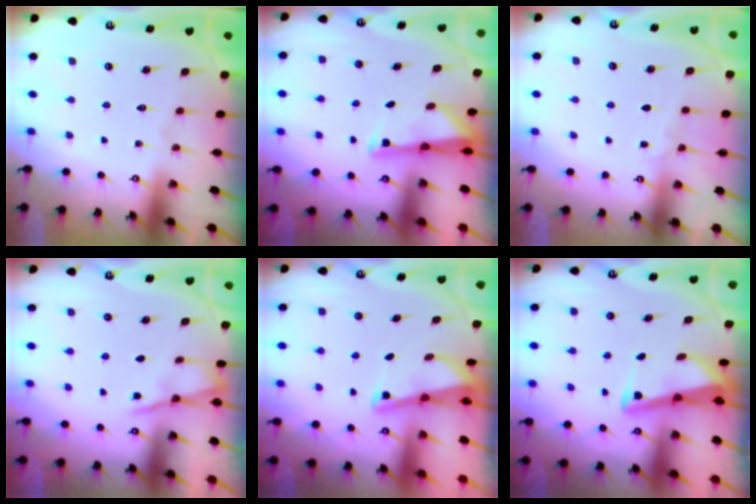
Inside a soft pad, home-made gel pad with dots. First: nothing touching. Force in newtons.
{"total": 2.9, "press": 2.9, "slide": 0.4}
{"total": 3.0, "press": 3.0, "slide": 0.3}
{"total": 3.0, "press": 3.0, "slide": 0.5}
{"total": 2.2, "press": 2.2, "slide": 0.3}
{"total": 3.8, "press": 3.7, "slide": 0.4}